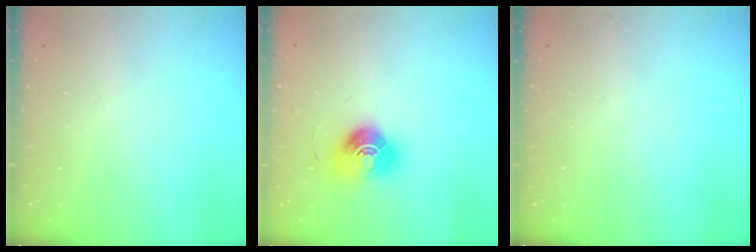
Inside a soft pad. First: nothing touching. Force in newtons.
{"total": 9.9, "press": 9.9, "slide": 0.9}
{"total": 0.0}